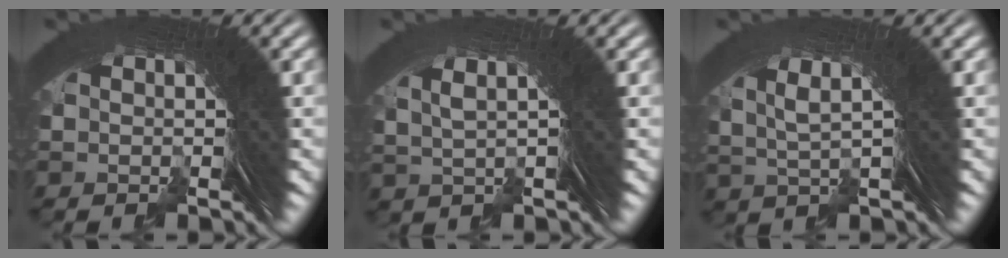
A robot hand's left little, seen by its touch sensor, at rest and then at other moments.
{"total": 3.8, "force": [2.0, 0.7, 3.2], "torque": [-0.054, 0.013, 0.033]}
{"total": 6.2, "force": [3.1, 1.9, 5.0], "torque": [-0.084, 0.021, 0.042]}